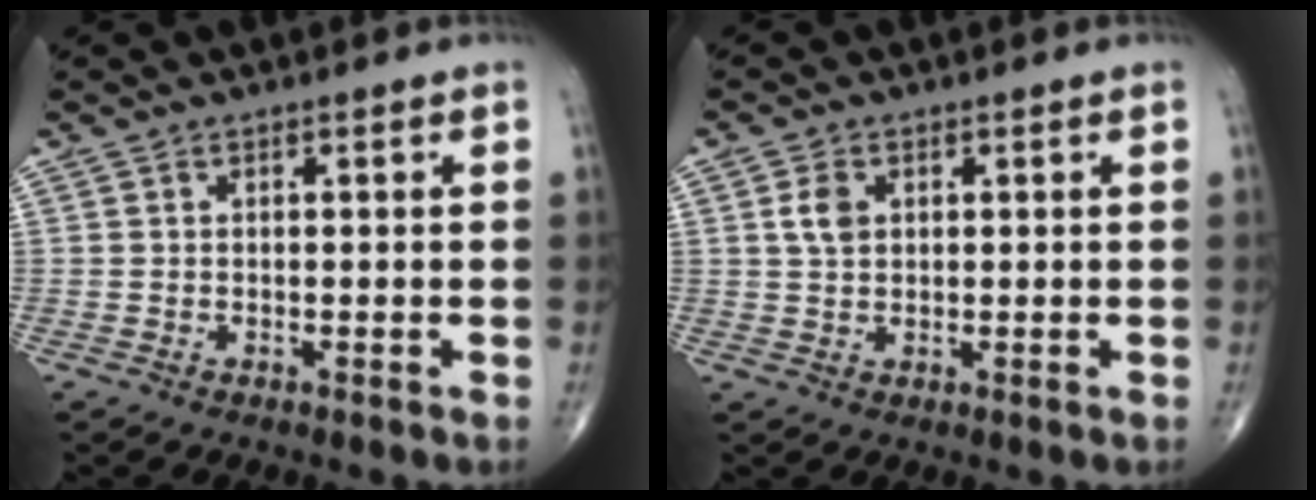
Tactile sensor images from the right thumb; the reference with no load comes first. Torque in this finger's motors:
{"motor_torque": [-0.06, 0.06, 0.19, -0.07, 0.11]}